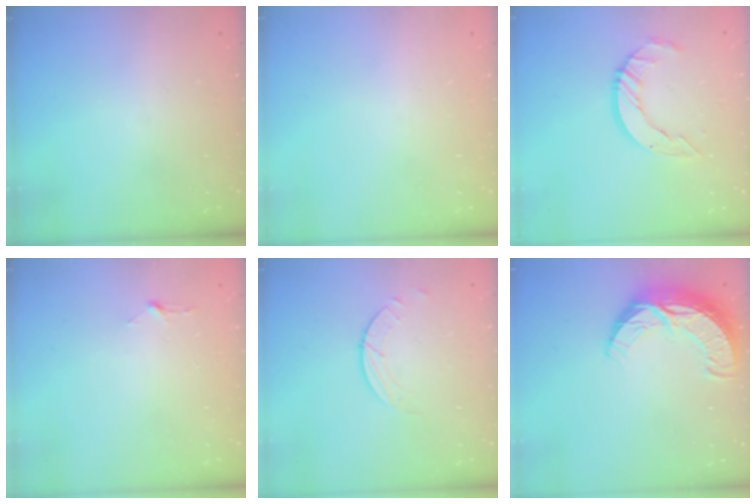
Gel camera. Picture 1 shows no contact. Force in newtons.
{"total": 0.0}
{"total": 9.3, "press": 9.3, "slide": 0.9}
{"total": 2.9, "press": 2.9, "slide": 0.3}
{"total": 1.7, "press": 1.7, "slide": 0.2}
{"total": 11.4, "press": 11.4, "slide": 0.8}